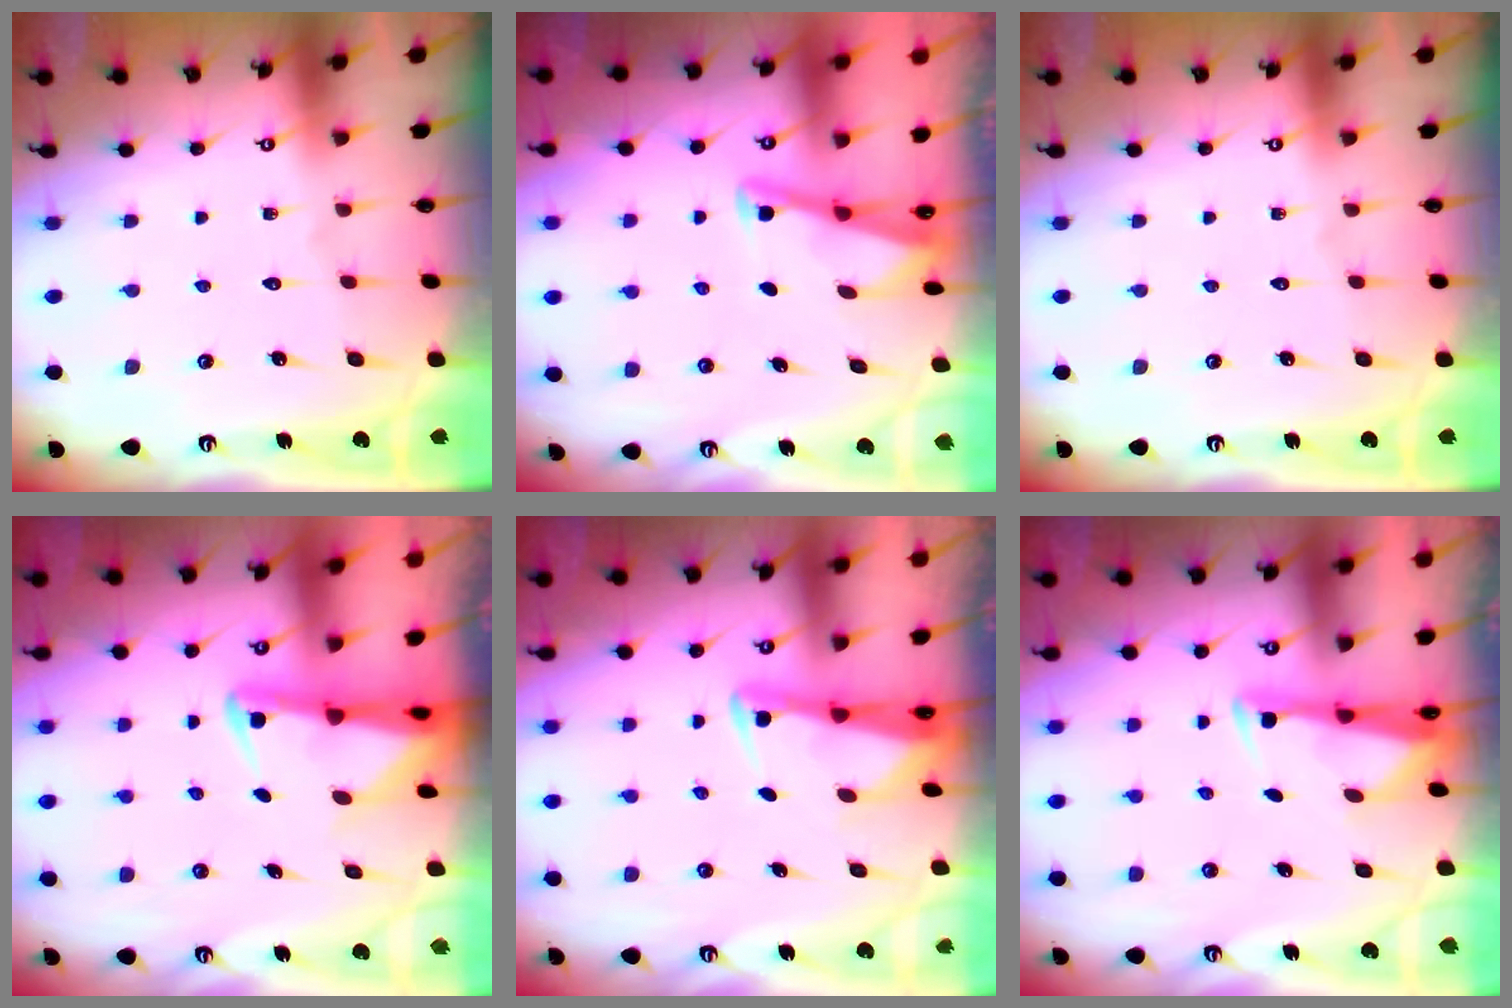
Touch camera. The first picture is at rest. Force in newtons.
{"total": 2.9, "press": 2.9, "slide": 0.3}
{"total": 0.0}
{"total": 2.8, "press": 2.8, "slide": 0.5}
{"total": 2.5, "press": 2.5, "slide": 0.5}
{"total": 2.9, "press": 2.7, "slide": 0.8}